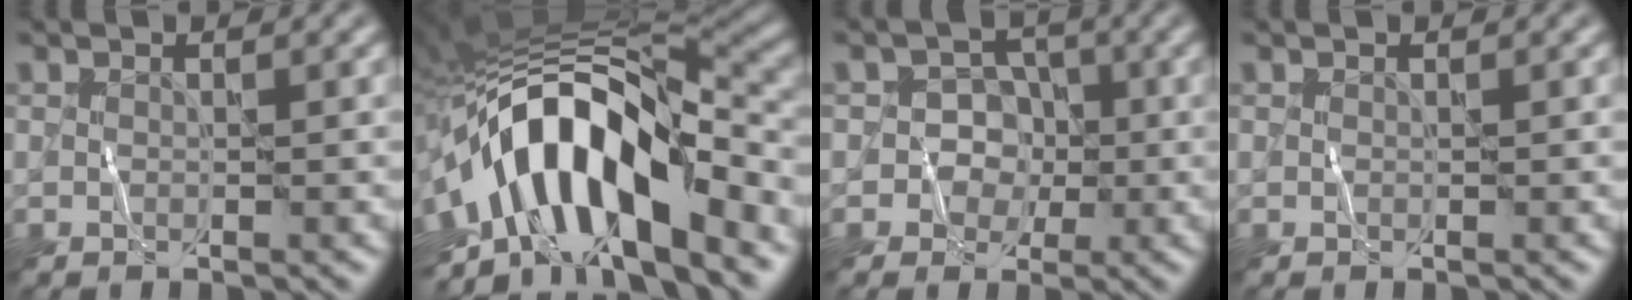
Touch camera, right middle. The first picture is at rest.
{"total": 13.9, "force": [-4.8, 5.6, 11.8], "torque": [-0.174, 0.014, -0.084]}
{"total": 3.9, "force": [-1.0, 3.8, 0.3], "torque": [0.026, 0.016, -0.034]}
{"total": 0.0}